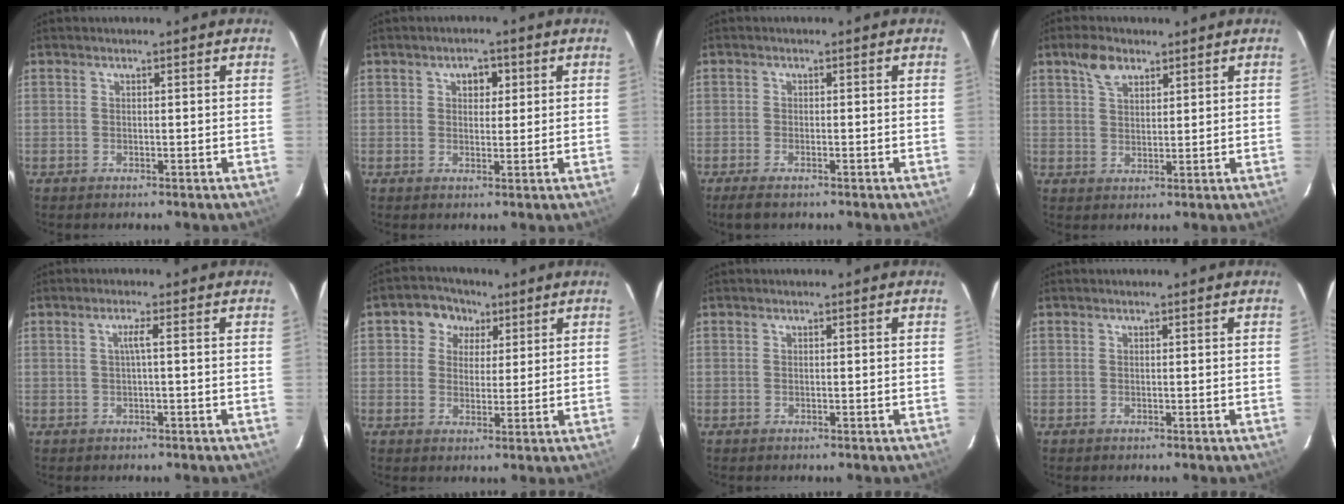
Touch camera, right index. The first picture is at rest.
{"total": 2.9, "force": [1.0, 2.2, 1.6], "torque": [-0.018, 0.011, 0.017]}
{"total": 3.2, "force": [-2.5, 0.9, 1.9], "torque": [-0.047, -0.009, -0.045]}
{"total": 4.9, "force": [3.1, 2.7, 2.8], "torque": [-0.048, 0.012, 0.059]}
{"total": 1.6, "force": [-0.1, -0.4, 1.5], "torque": [-0.027, 0.003, -0.003]}
{"total": 6.0, "force": [2.3, 5.4, 1.5], "torque": [-0.020, 0.017, 0.032]}
{"total": 0.0}
{"total": 0.0}